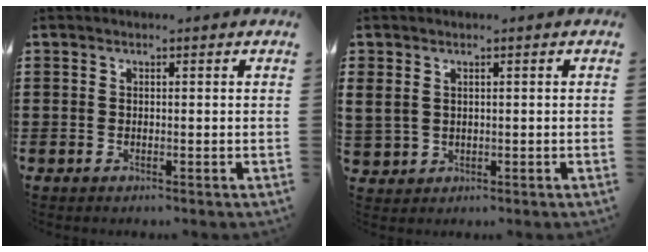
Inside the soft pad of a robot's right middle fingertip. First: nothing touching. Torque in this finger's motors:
{"motor_torque": [2.13, 0.01, 1.05, 0.21]}